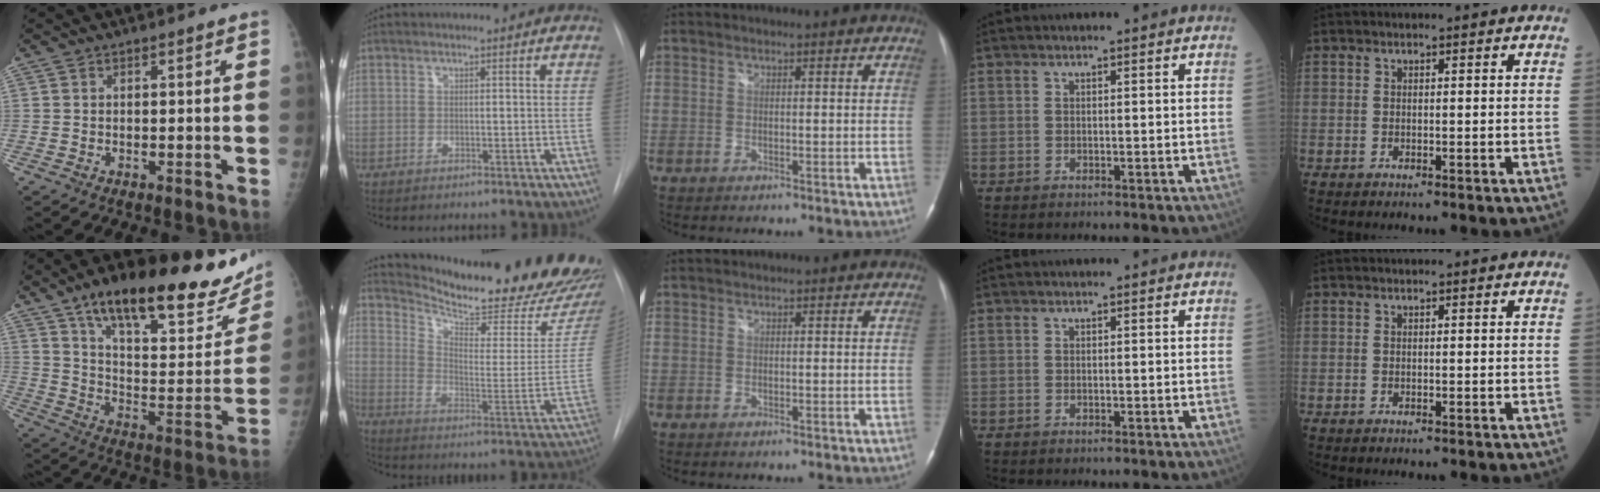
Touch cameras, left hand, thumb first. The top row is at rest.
{"thumb": {"total": 30.4, "force": [19.8, 9.8, 20.9], "torque": [-0.271, -0.052, 0.297]}, "index": {"total": 24.5, "force": [22.7, 2.9, 8.8], "torque": [-0.144, -0.118, 0.299]}}